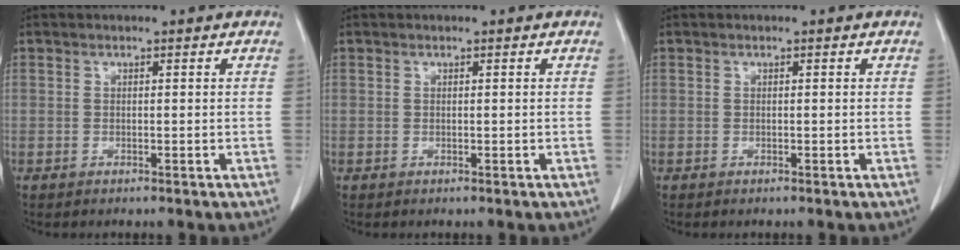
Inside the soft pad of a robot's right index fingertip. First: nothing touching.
{"total": 0.0}
{"total": 0.0}